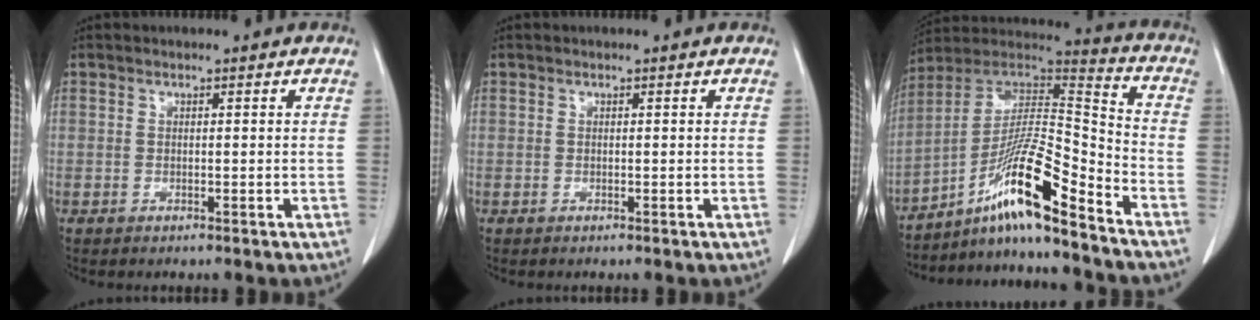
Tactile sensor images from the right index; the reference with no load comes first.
{"total": 0.0}
{"total": 15.1, "force": [-10.2, 0.2, 11.2], "torque": [-0.205, 0.016, -0.179]}